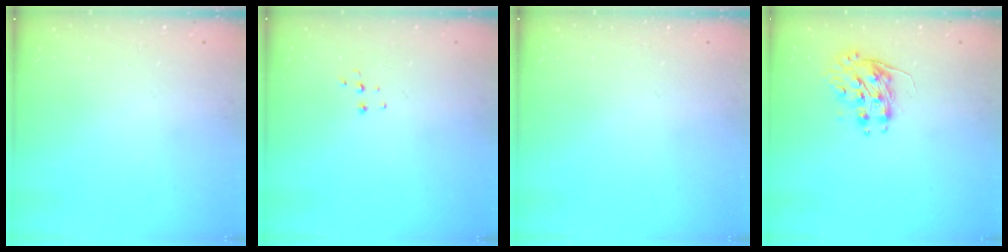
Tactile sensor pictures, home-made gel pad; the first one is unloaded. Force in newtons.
{"total": 3.7, "press": 3.7, "slide": 0.3}
{"total": 0.0}
{"total": 8.2, "press": 8.2, "slide": 0.3}